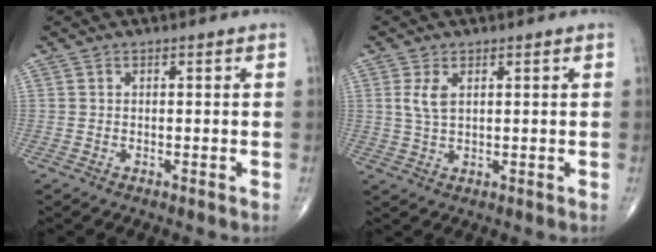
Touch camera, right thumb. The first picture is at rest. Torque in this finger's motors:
{"motor_torque": [-0.05, 0.05, 0.06, -0.01, 0.03]}